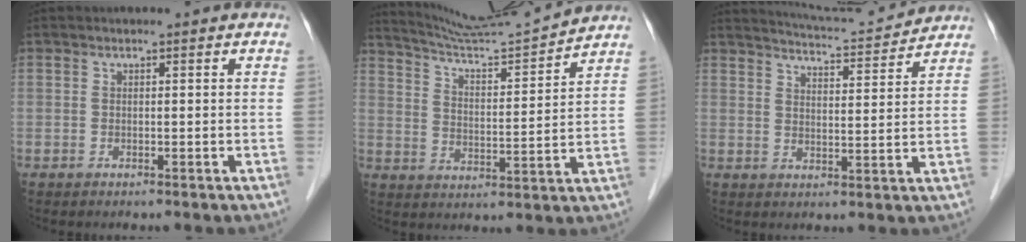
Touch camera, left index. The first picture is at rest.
{"total": 12.6, "force": [12.2, -2.1, 2.3], "torque": [-0.050, -0.020, 0.203]}
{"total": 9.9, "force": [9.7, -0.5, 1.5], "torque": [-0.038, 0.006, 0.143]}